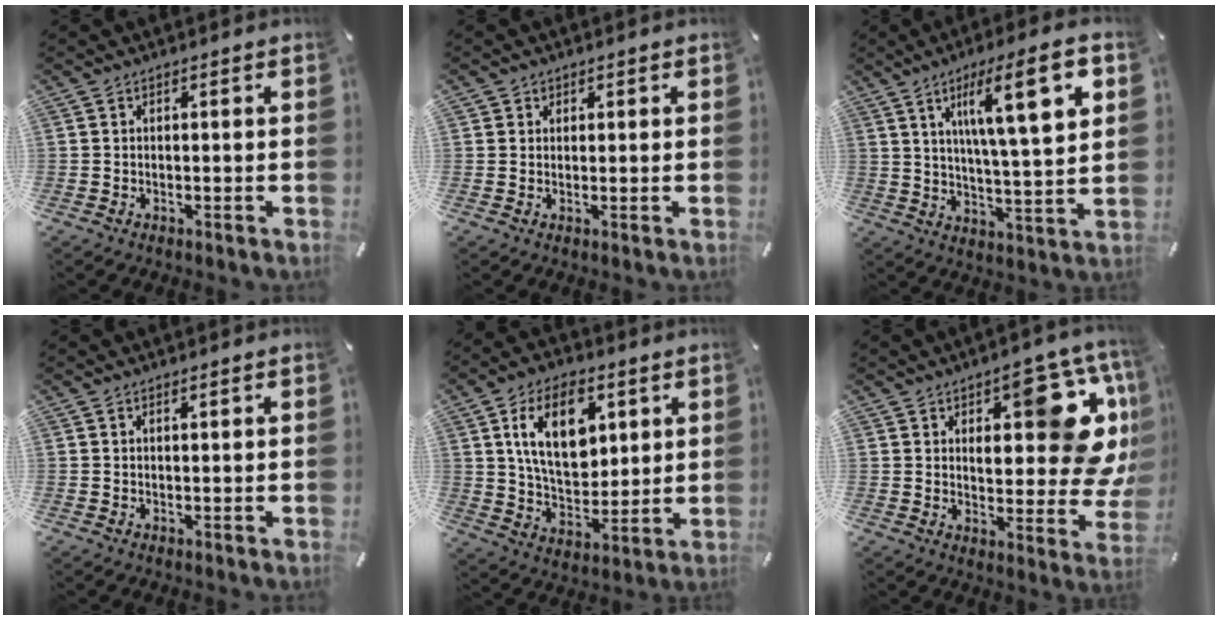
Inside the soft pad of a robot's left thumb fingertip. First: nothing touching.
{"total": 1.5, "force": [0.7, 1.3, 0.2], "torque": [0.003, 0.000, 0.009]}
{"total": 15.8, "force": [7.0, 3.5, 13.7], "torque": [-0.215, -0.019, 0.105]}
{"total": 0.6, "force": [0.5, 0.1, 0.4], "torque": [-0.008, -0.001, 0.008]}
{"total": 15.7, "force": [5.8, 9.8, 10.8], "torque": [-0.192, -0.003, 0.100]}
{"total": 20.7, "force": [8.6, 9.3, 16.3], "torque": [-0.197, -0.056, 0.134]}